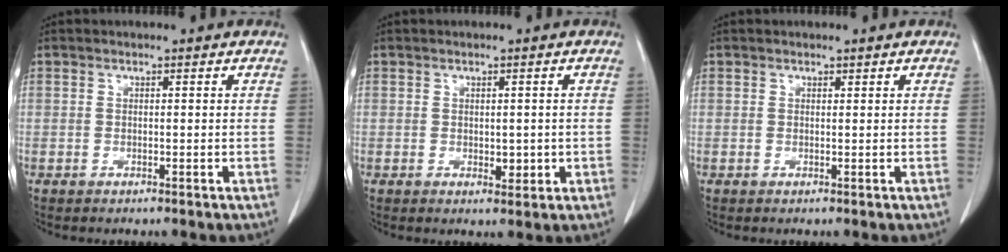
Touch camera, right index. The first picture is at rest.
{"total": 2.4, "force": [-0.3, 1.4, 1.9], "torque": [-0.020, -0.002, 0.003]}
{"total": 0.0}